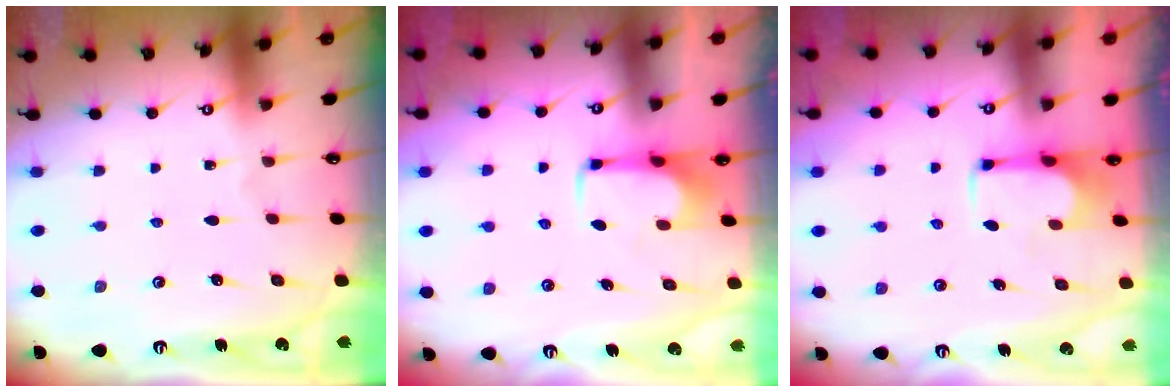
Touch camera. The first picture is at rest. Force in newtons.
{"total": 2.0, "press": 2.0, "slide": 0.2}
{"total": 3.7, "press": 3.6, "slide": 0.7}